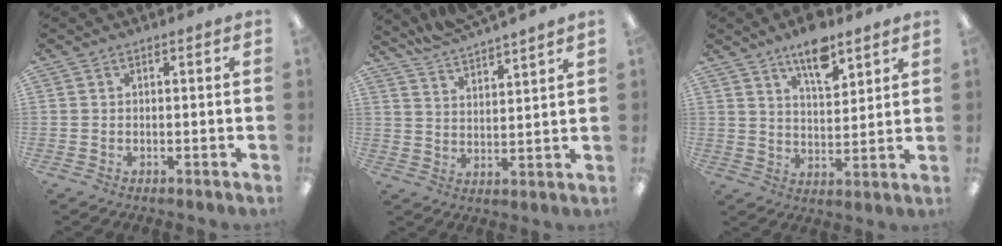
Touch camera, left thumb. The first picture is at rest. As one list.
[{"total": 6.9, "force": [6.7, -0.2, 1.2], "torque": [-0.047, -0.046, 0.123]}, {"total": 10.2, "force": [7.5, 3.9, 5.7], "torque": [-0.083, -0.041, 0.128]}]